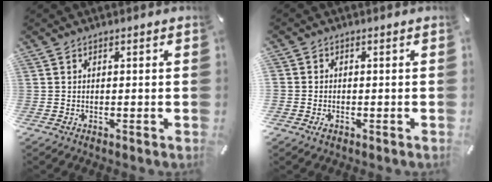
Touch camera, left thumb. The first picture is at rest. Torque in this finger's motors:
{"motor_torque": [0.67, 4.34, -1.32, 1.45, 0.00]}